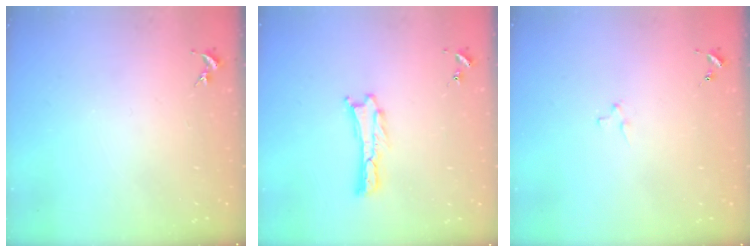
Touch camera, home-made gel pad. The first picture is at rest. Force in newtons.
{"total": 0.0}
{"total": 2.0, "press": 2.0, "slide": 0.2}